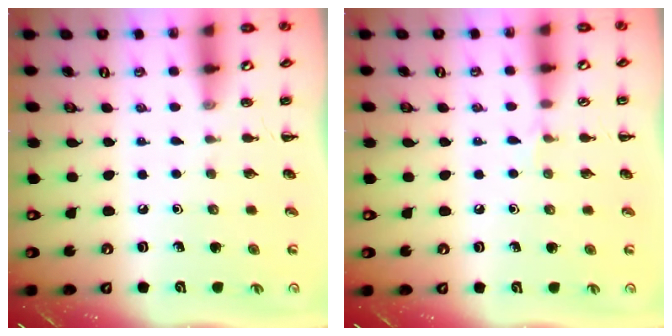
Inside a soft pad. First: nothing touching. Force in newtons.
{"total": 3.7, "press": 3.5, "slide": 1.3}